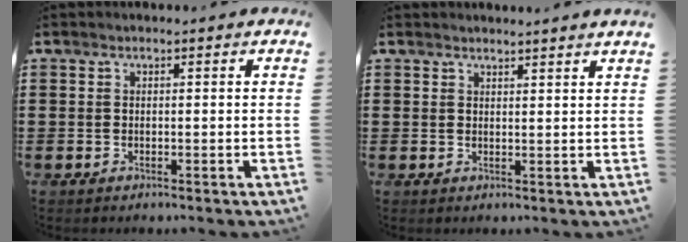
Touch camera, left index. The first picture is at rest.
{"total": 1.9, "force": [1.9, -0.4, 0.1], "torque": [-0.006, -0.003, 0.037]}